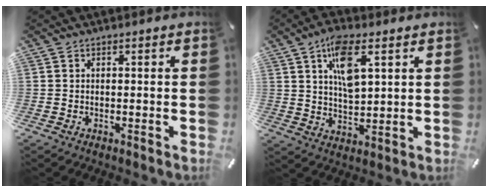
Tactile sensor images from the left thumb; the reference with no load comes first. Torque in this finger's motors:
{"motor_torque": [1.68, 1.85, 1.13, -1.18, 0.49]}